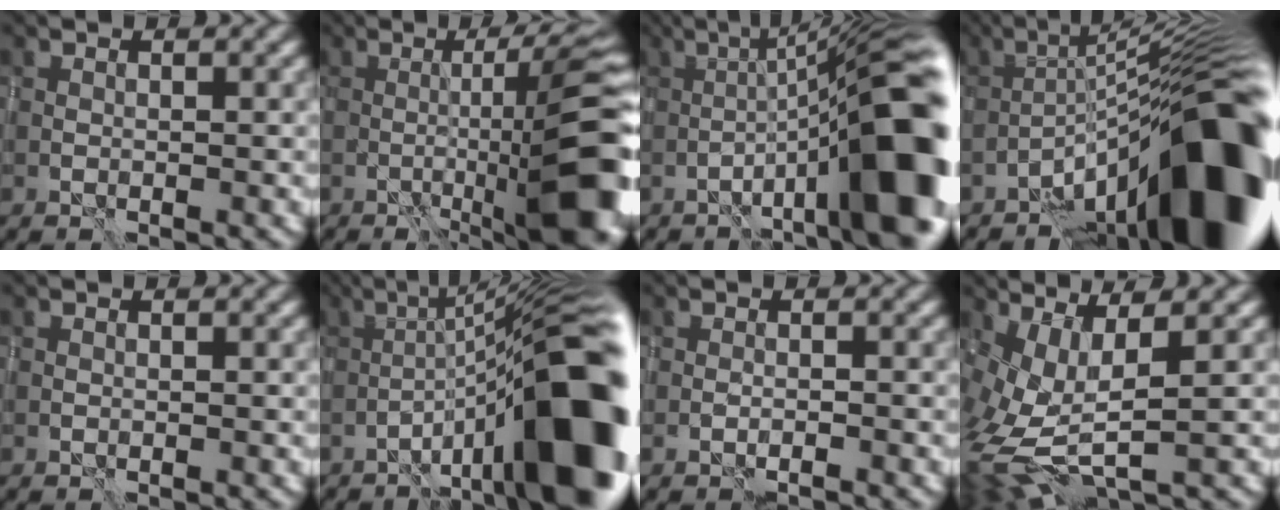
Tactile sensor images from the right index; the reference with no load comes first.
{"total": 12.6, "force": [-2.4, 2.4, 12.1], "torque": [-0.150, 0.016, -0.037]}
{"total": 14.1, "force": [-3.9, 2.8, 13.3], "torque": [-0.183, 0.031, -0.059]}
{"total": 15.9, "force": [-8.0, 3.5, 13.3], "torque": [-0.183, 0.030, -0.133]}
{"total": 0.0}
{"total": 15.9, "force": [-5.1, 3.7, 14.5], "torque": [-0.192, 0.037, -0.079]}
{"total": 0.8, "force": [-0.7, 0.1, 0.4], "torque": [-0.008, 0.003, -0.013]}
{"total": 7.8, "force": [-0.7, 3.3, 7.1], "torque": [-0.176, -0.010, -0.012]}